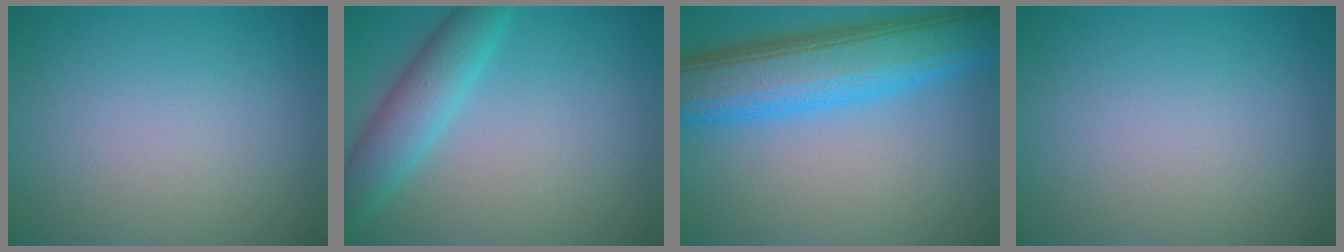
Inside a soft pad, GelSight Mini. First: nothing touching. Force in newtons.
{"total": 4.3, "press": 4.3, "slide": 0.3}
{"total": 9.3, "press": 9.3, "slide": 0.2}
{"total": 0.0}